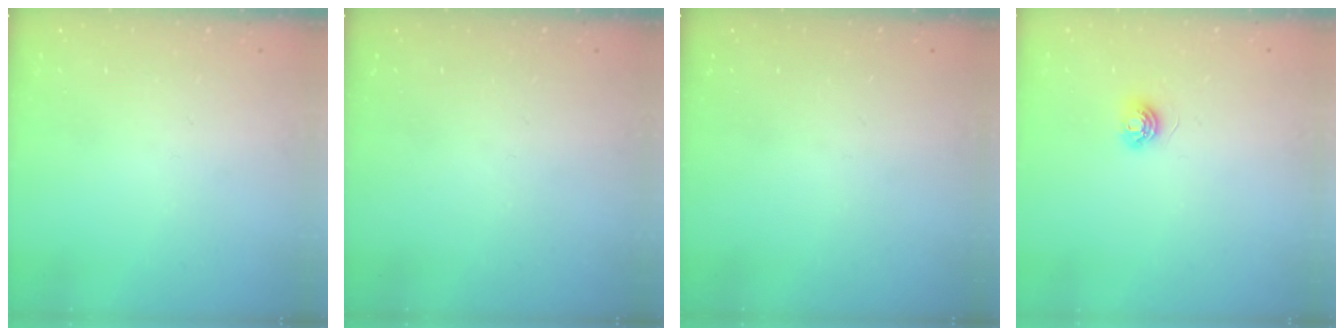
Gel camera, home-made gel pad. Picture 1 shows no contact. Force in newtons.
{"total": 0.0}
{"total": 0.0}
{"total": 5.0, "press": 4.9, "slide": 0.6}